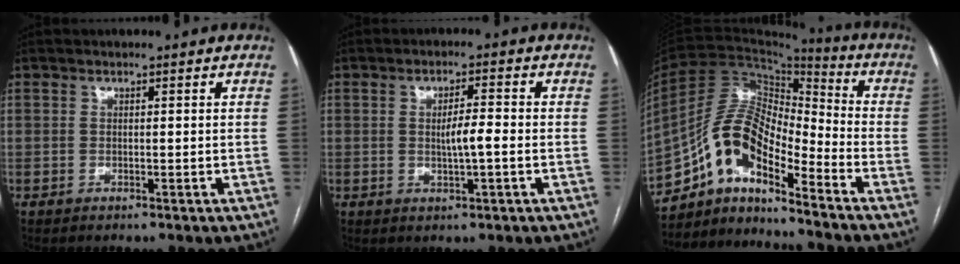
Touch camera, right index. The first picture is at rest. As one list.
[{"total": 4.1, "force": [-0.4, 0.4, 4.1], "torque": [-0.070, 0.001, -0.004]}, {"total": 13.5, "force": [-9.5, 3.9, 8.8], "torque": [-0.164, 0.036, -0.170]}]